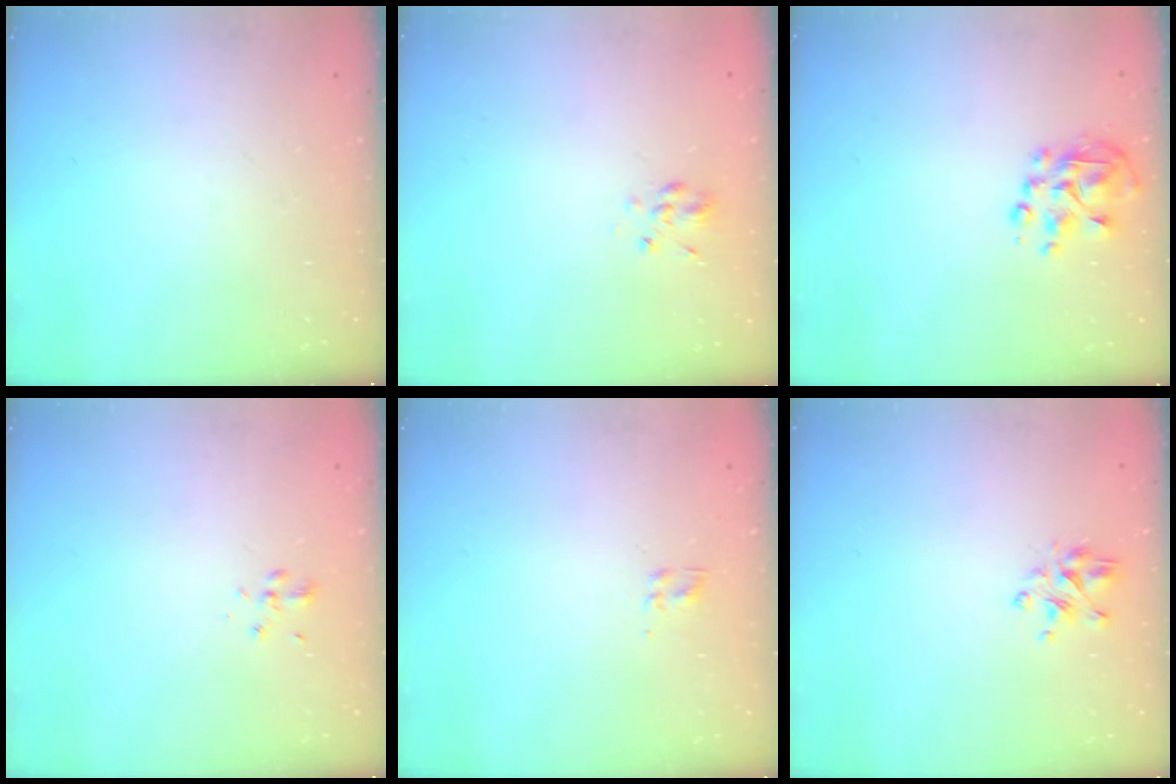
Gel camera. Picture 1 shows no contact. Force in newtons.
{"total": 4.1, "press": 3.9, "slide": 1.2}
{"total": 5.9, "press": 5.8, "slide": 1.2}
{"total": 2.0, "press": 1.8, "slide": 0.9}
{"total": 2.3, "press": 2.0, "slide": 1.2}
{"total": 3.5, "press": 3.1, "slide": 1.5}